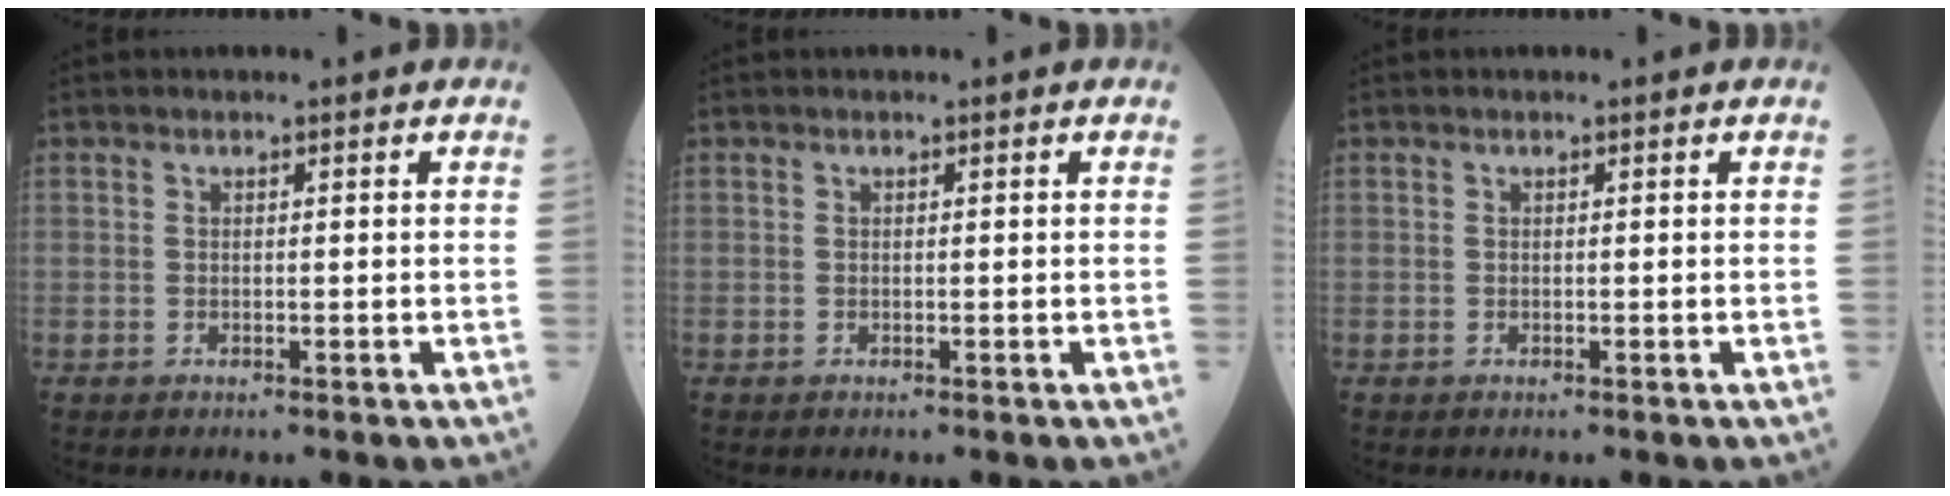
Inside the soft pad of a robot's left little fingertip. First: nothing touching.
{"total": 0.0}
{"total": 0.0}